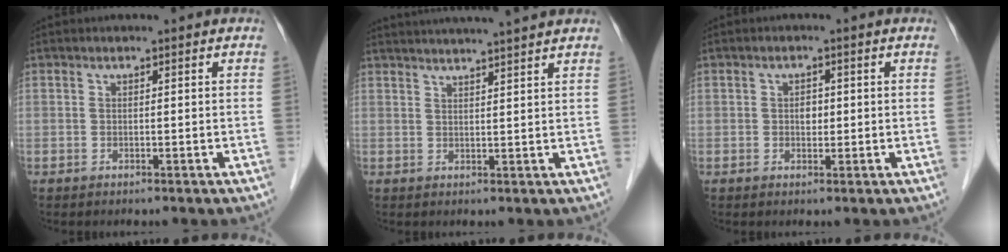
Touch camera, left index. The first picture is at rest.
{"total": 12.1, "force": [11.1, -0.6, 4.9], "torque": [-0.080, 0.021, 0.145]}
{"total": 1.6, "force": [0.0, 1.2, 1.1], "torque": [-0.017, 0.003, 0.001]}